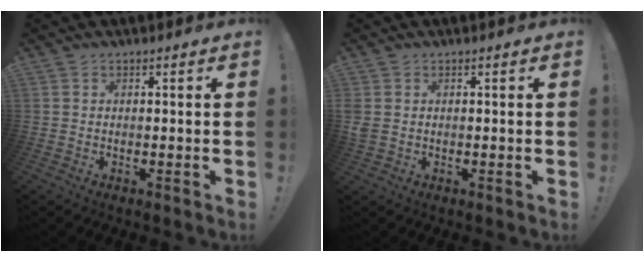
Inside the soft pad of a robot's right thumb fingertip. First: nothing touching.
{"total": 2.5, "force": [0.5, 1.8, 1.7], "torque": [-0.039, 0.003, 0.011]}